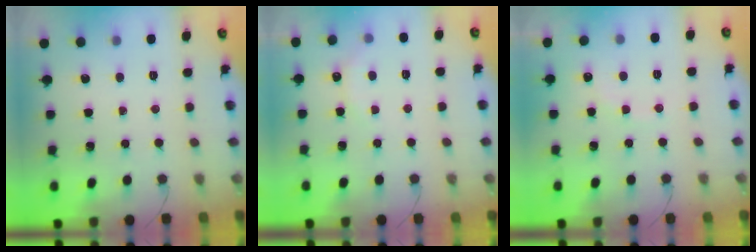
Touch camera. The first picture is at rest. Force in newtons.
{"total": 4.4, "press": 4.4, "slide": 0.7}
{"total": 6.5, "press": 6.4, "slide": 1.4}